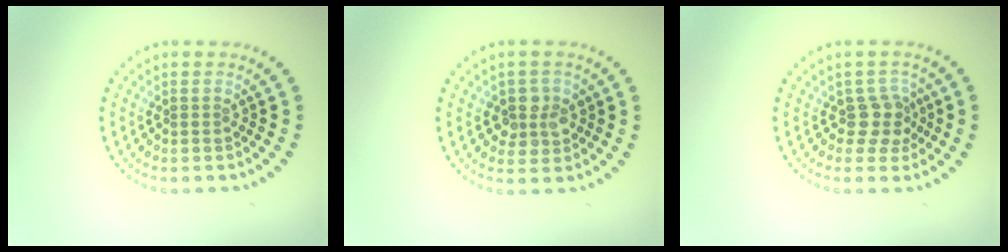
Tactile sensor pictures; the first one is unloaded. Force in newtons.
{"total": 2.8, "press": 2.7, "slide": 0.9}
{"total": 2.3, "press": 1.8, "slide": 1.5}